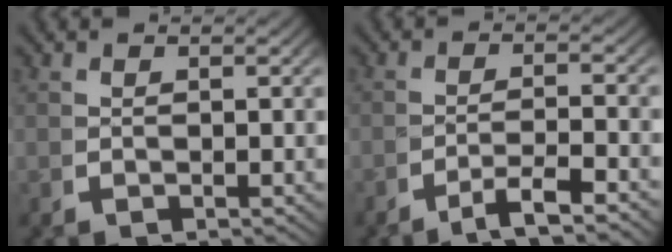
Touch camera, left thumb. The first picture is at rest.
{"total": 3.1, "force": [-1.9, 0.5, 2.3], "torque": [-0.043, 0.000, -0.036]}